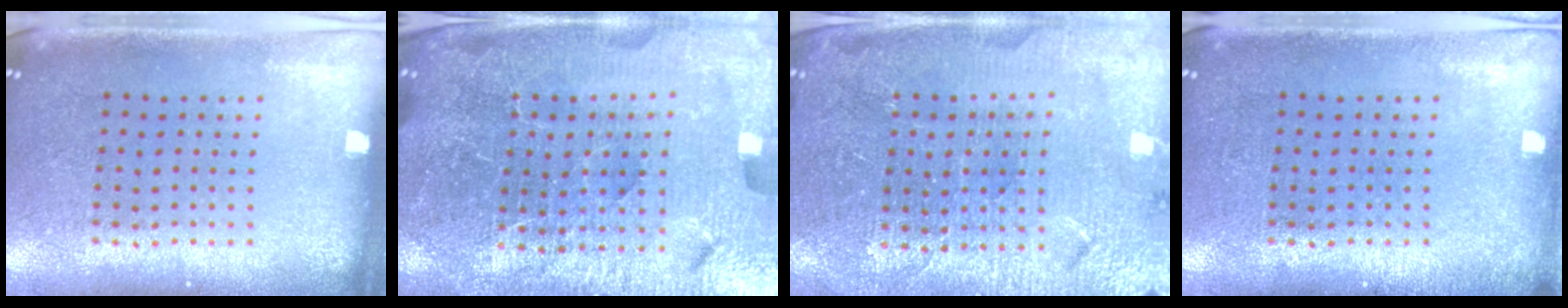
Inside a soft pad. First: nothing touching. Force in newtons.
{"total": 6.1, "press": 5.4, "slide": 2.9}
{"total": 4.4, "press": 4.2, "slide": 1.4}
{"total": 0.7, "press": 0.7, "slide": 0.1}